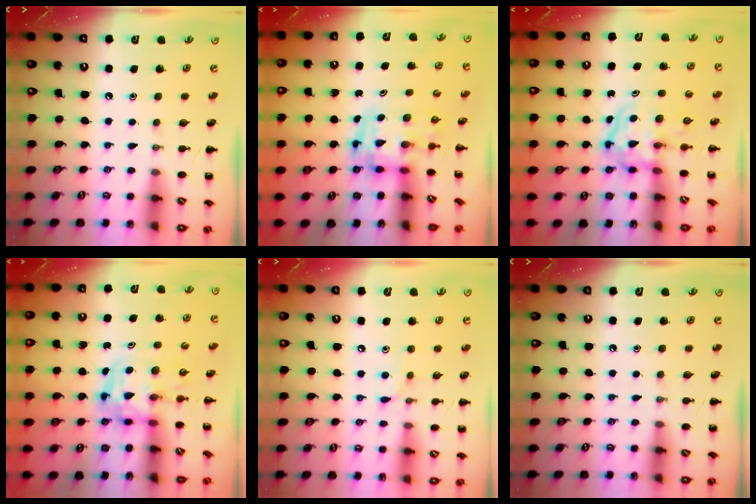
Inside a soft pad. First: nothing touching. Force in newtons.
{"total": 3.4, "press": 3.4, "slide": 0.6}
{"total": 3.8, "press": 3.8, "slide": 0.4}
{"total": 3.6, "press": 3.5, "slide": 0.6}
{"total": 6.0, "press": 5.7, "slide": 1.8}
{"total": 0.0}